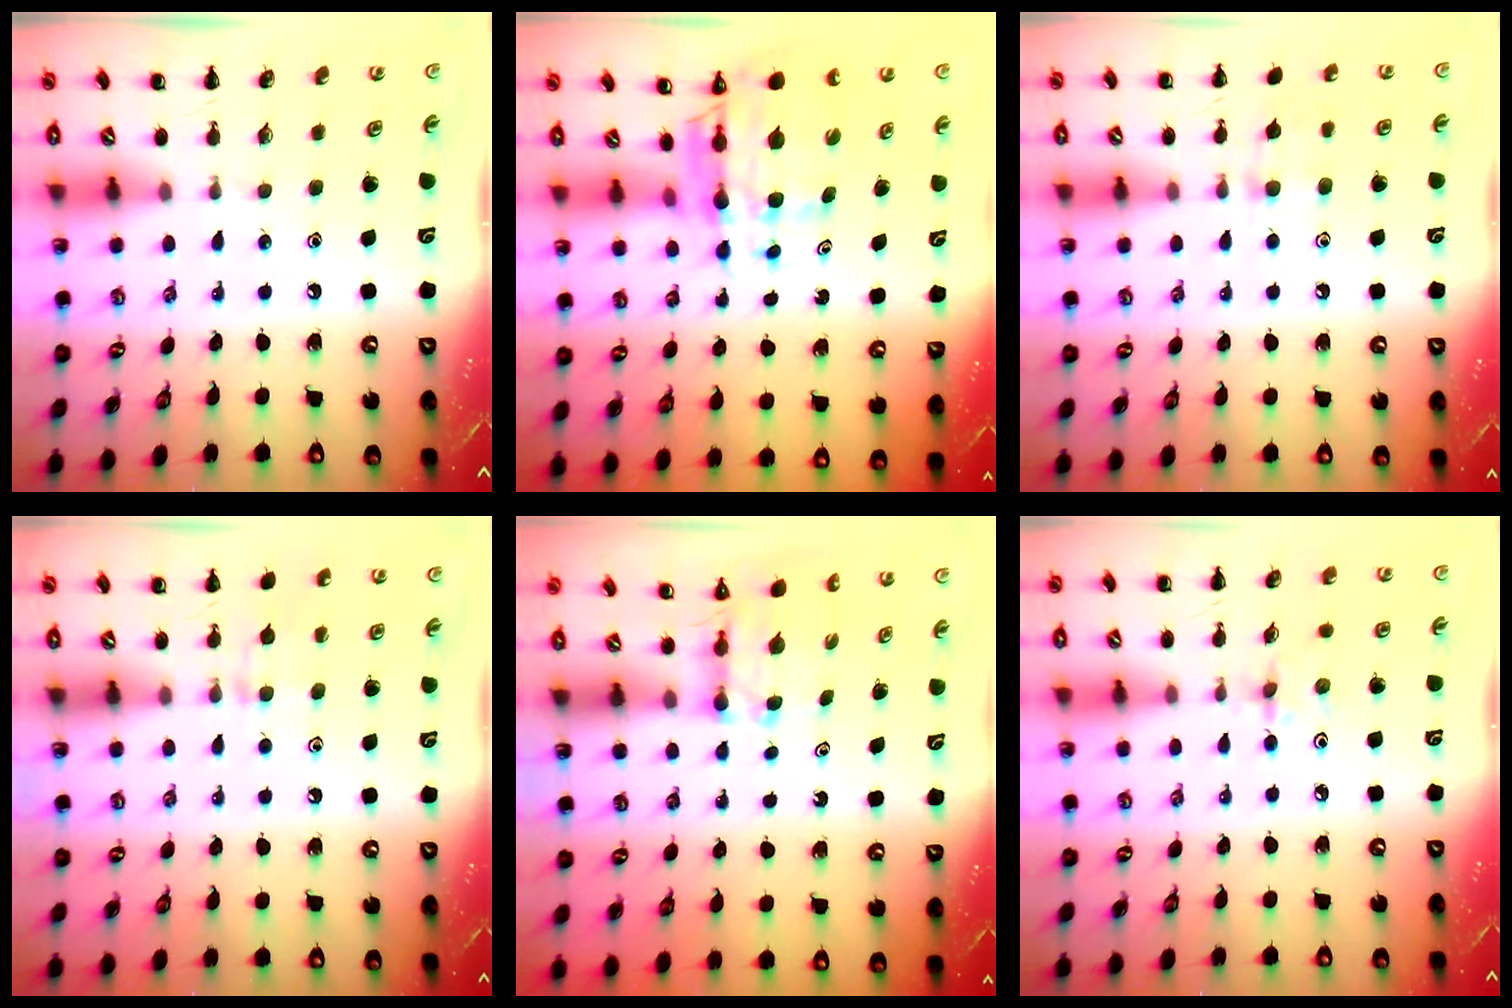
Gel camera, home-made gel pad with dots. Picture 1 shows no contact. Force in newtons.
{"total": 8.6, "press": 8.2, "slide": 2.7}
{"total": 8.0, "press": 7.6, "slide": 2.7}
{"total": 7.8, "press": 7.4, "slide": 2.5}
{"total": 3.0, "press": 2.9, "slide": 1.0}
{"total": 2.2, "press": 2.1, "slide": 0.6}